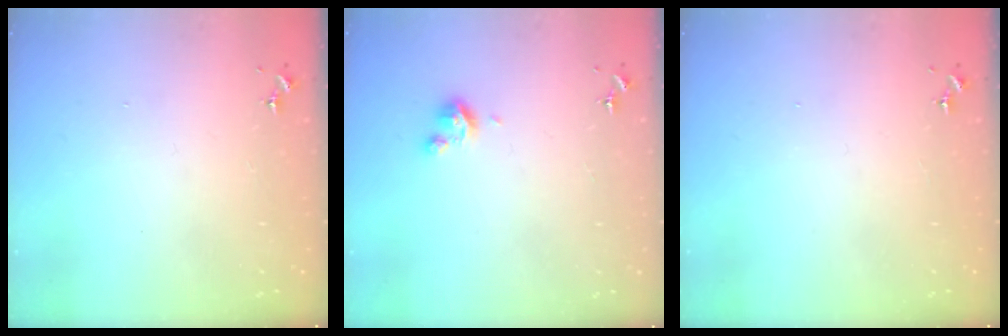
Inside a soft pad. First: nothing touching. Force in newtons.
{"total": 4.7, "press": 4.7, "slide": 0.5}
{"total": 0.0}